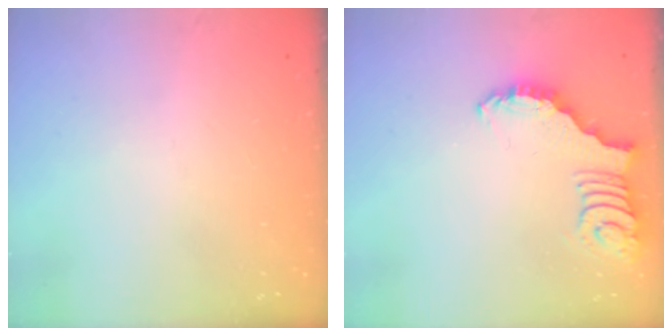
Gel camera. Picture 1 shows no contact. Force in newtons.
{"total": 2.7, "press": 2.7, "slide": 0.5}